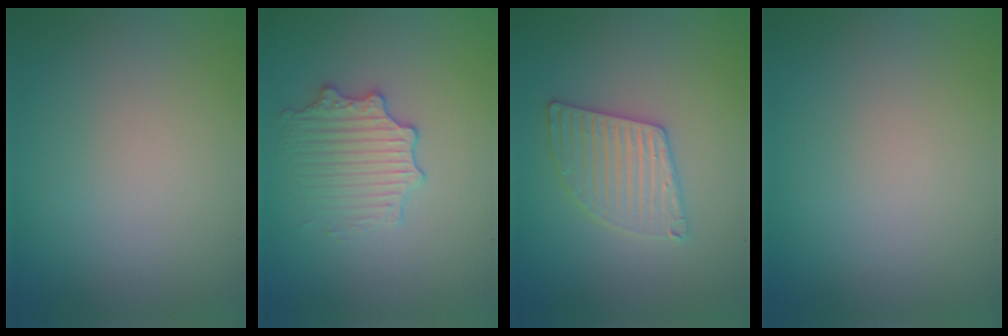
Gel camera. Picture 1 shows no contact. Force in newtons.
{"total": 2.9, "press": 2.8, "slide": 0.5}
{"total": 3.2, "press": 3.2, "slide": 0.3}
{"total": 0.0}